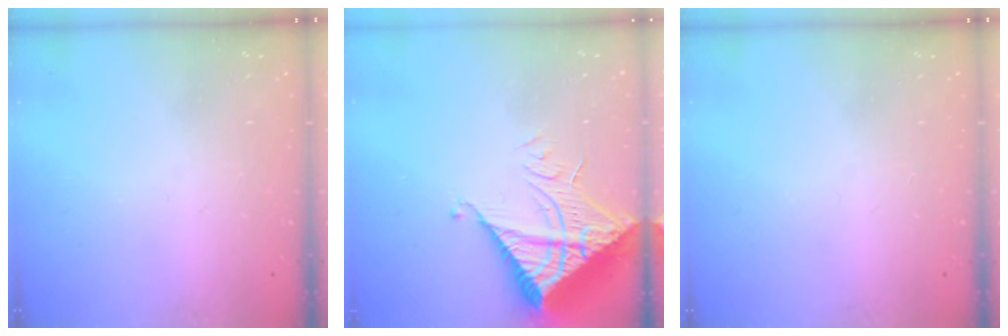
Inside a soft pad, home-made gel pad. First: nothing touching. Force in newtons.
{"total": 12.1, "press": 12.0, "slide": 1.3}
{"total": 0.0}